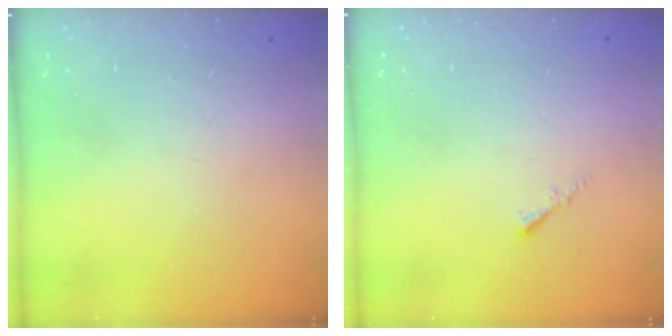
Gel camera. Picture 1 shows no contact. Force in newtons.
{"total": 0.0}